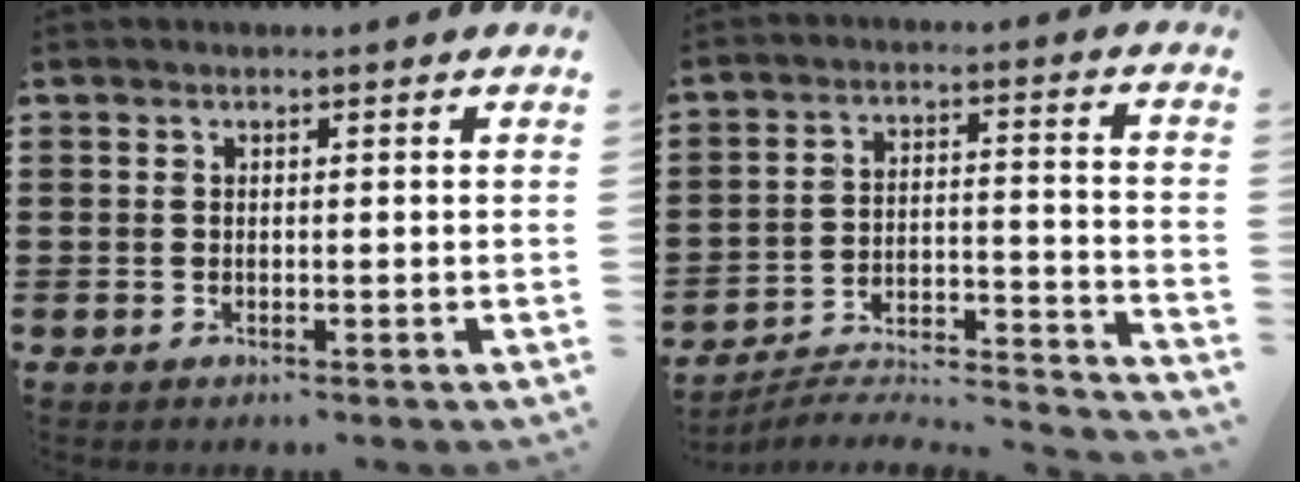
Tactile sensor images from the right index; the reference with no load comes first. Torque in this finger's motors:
{"motor_torque": [-0.88, 1.25, -0.52, -0.05]}